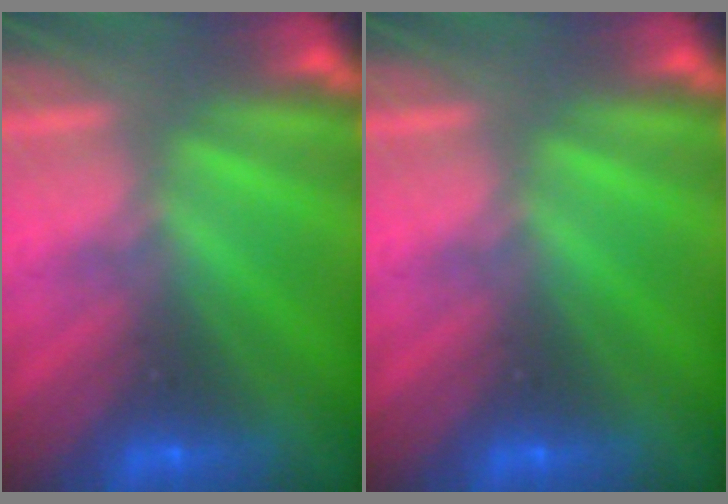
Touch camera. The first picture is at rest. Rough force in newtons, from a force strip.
{"total": 0.0}